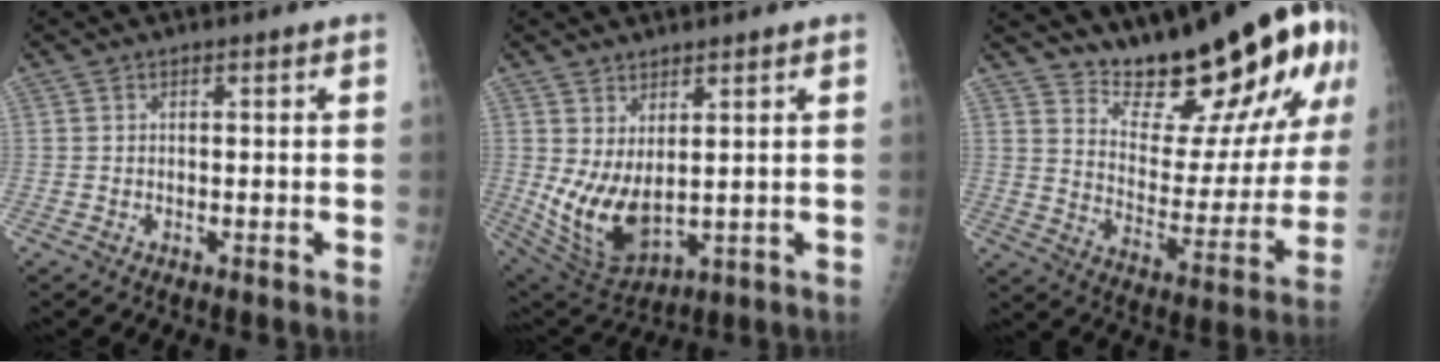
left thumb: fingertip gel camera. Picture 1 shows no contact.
{"total": 10.2, "force": [1.4, 5.1, 8.7], "torque": [-0.158, -0.027, 0.052]}
{"total": 23.3, "force": [16.1, 7.6, 15.1], "torque": [-0.174, -0.108, 0.240]}